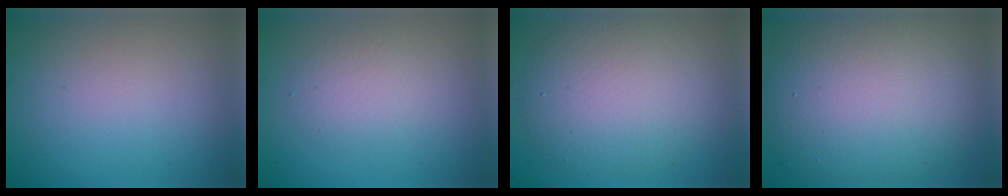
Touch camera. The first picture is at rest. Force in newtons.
{"total": 2.5, "press": 2.5, "slide": 0.3}
{"total": 6.8, "press": 6.8, "slide": 0.6}
{"total": 11.7, "press": 11.7, "slide": 0.9}